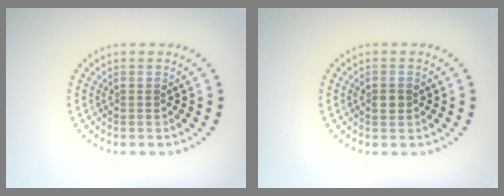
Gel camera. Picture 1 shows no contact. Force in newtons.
{"total": 1.5, "press": 1.5, "slide": 0.1}